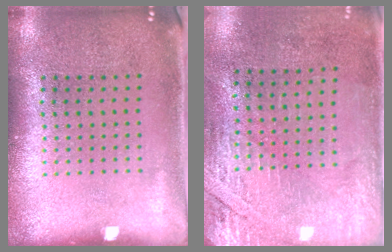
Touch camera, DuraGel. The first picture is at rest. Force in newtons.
{"total": 2.8, "press": 2.4, "slide": 1.4}